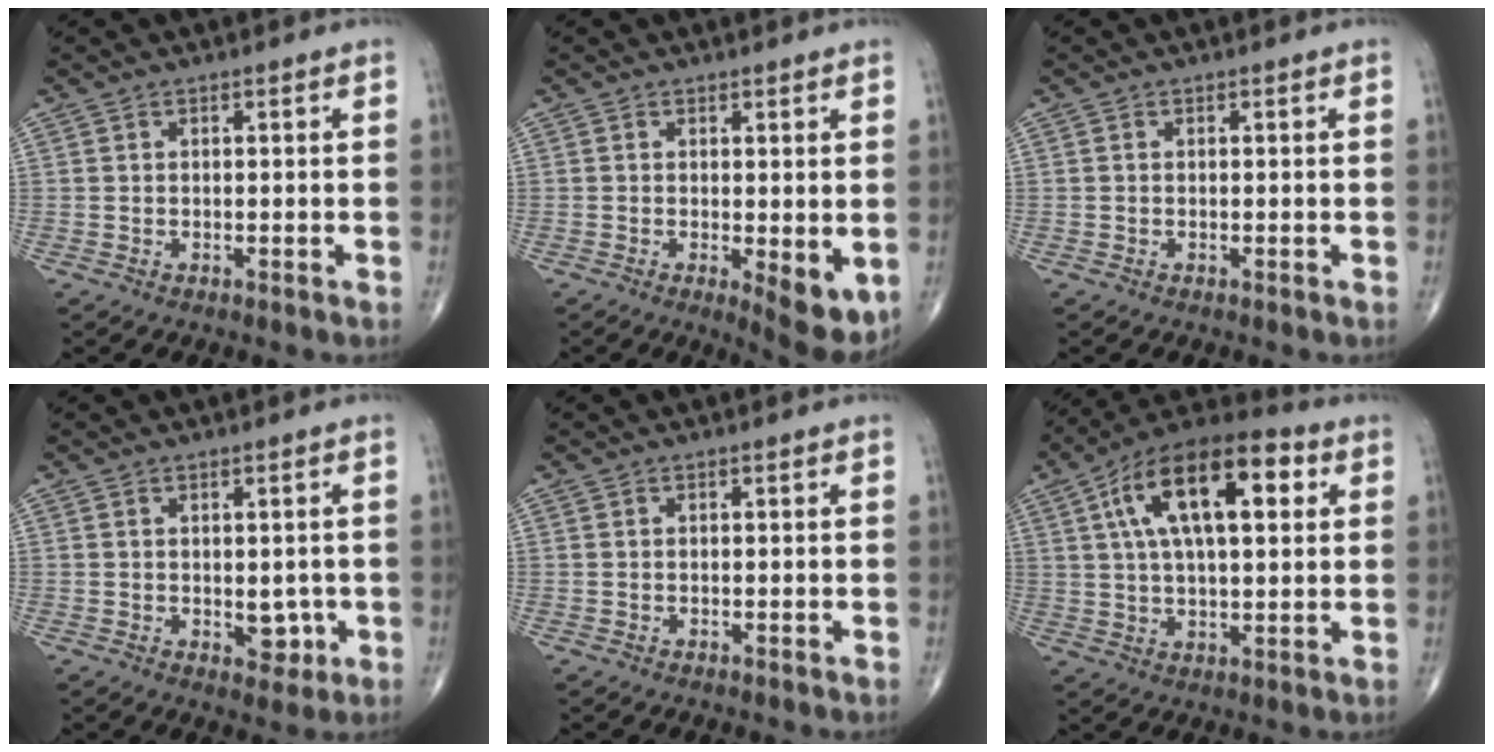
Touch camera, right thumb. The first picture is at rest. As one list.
[{"total": 6.7, "force": [-0.9, 2.3, 6.2], "torque": [-0.082, -0.020, -0.009]}, {"total": 0.0}, {"total": 4.1, "force": [-0.6, 2.5, 3.2], "torque": [-0.019, -0.004, -0.001]}, {"total": 0.0}, {"total": 20.4, "force": [6.1, 9.1, 17.2], "torque": [-0.279, 0.017, 0.092]}]